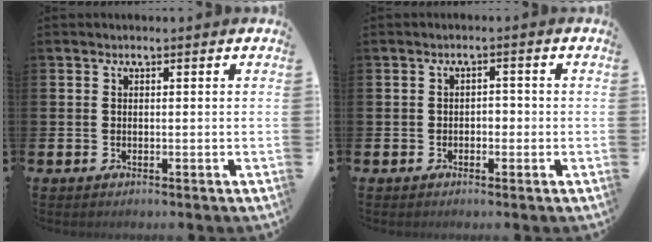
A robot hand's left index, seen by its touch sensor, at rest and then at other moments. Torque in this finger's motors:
{"motor_torque": [0.05, 0.03, 0.06, 0.02]}